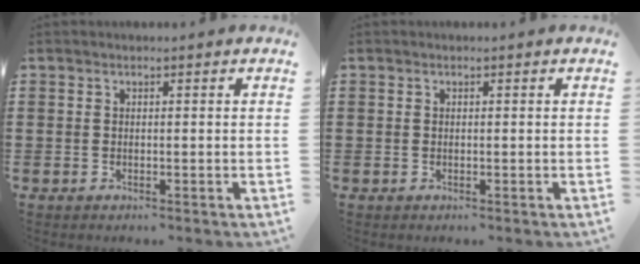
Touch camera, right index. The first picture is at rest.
{"total": 0.0}